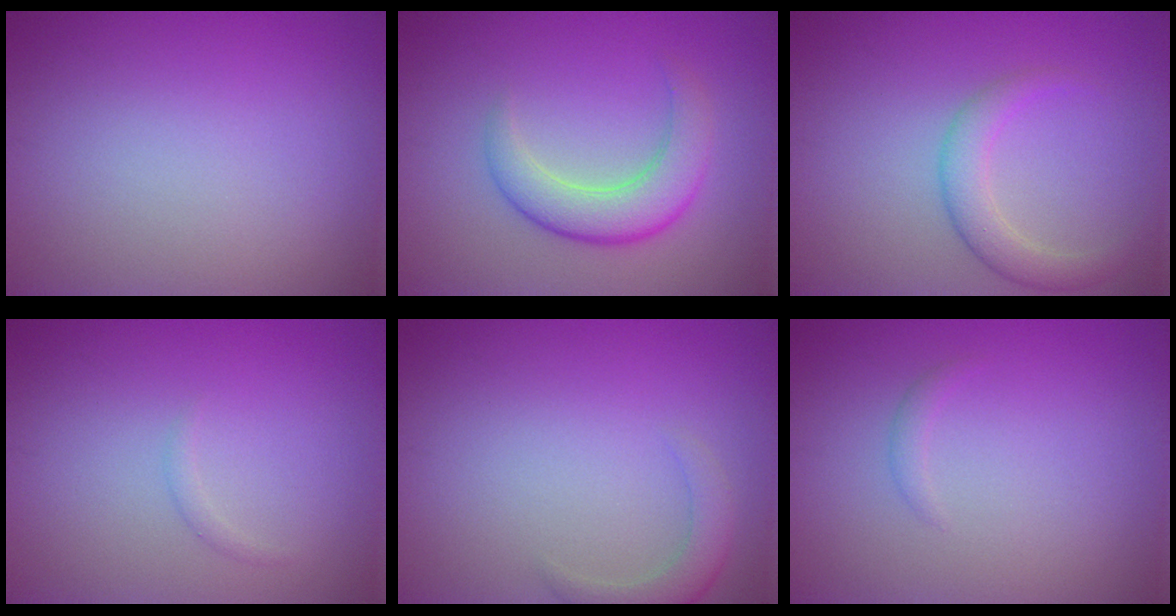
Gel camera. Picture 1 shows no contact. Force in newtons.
{"total": 4.3, "press": 4.3, "slide": 0.3}
{"total": 2.9, "press": 2.9, "slide": 0.2}
{"total": 0.6, "press": 0.6, "slide": 0.1}
{"total": 2.5, "press": 2.5, "slide": 0.3}
{"total": 0.7, "press": 0.7, "slide": 0.1}